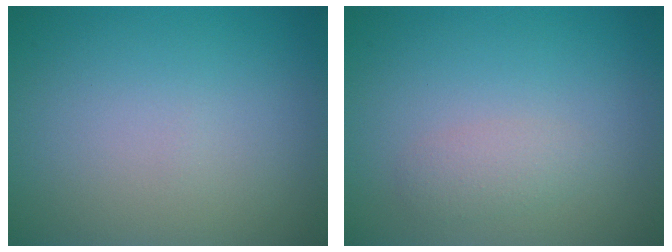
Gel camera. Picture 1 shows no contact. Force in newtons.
{"total": 1.5, "press": 1.5, "slide": 0.1}